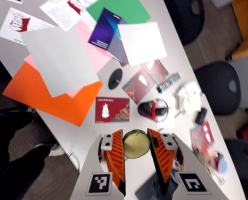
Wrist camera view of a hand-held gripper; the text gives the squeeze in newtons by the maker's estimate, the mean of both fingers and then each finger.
{"total": 11.3, "left": 11.6, "right": 11.1}